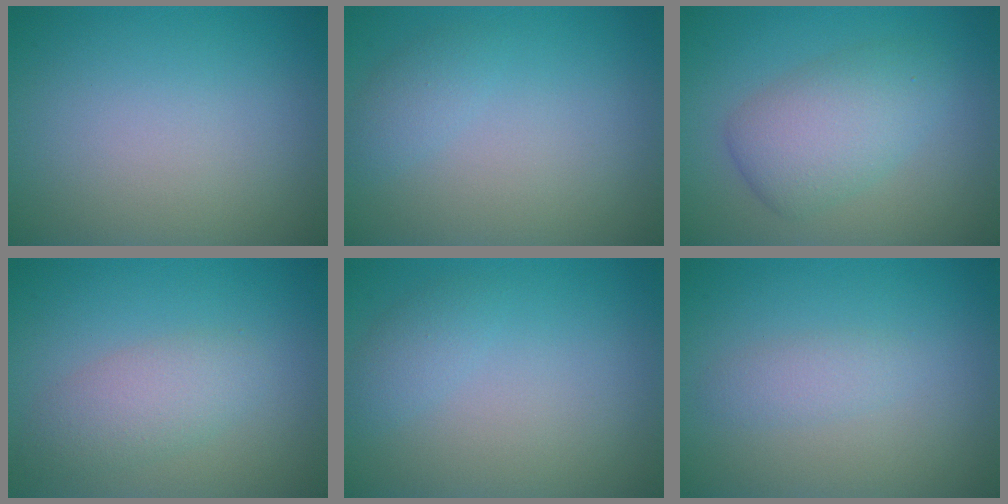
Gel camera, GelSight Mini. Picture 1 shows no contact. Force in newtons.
{"total": 1.3, "press": 1.3, "slide": 0.1}
{"total": 4.6, "press": 4.6, "slide": 0.1}
{"total": 3.0, "press": 3.0, "slide": 0.2}
{"total": 1.3, "press": 1.3, "slide": 0.1}
{"total": 1.4, "press": 1.4, "slide": 0.0}